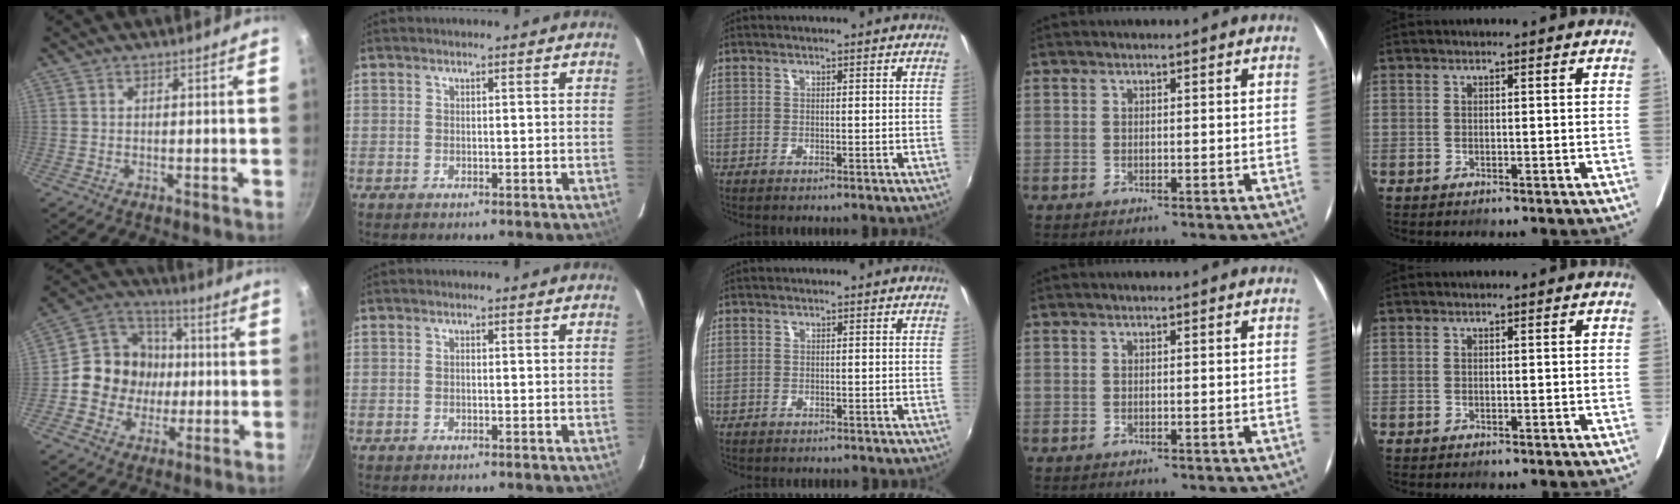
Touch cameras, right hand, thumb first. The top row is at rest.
{"thumb": {"total": 13.3, "force": [-1.0, 12.2, 5.3], "torque": [-0.053, 0.027, -0.033]}, "middle": {"total": 1.2, "force": [-1.0, 0.7, 0.1], "torque": [-0.007, 0.002, -0.013]}}